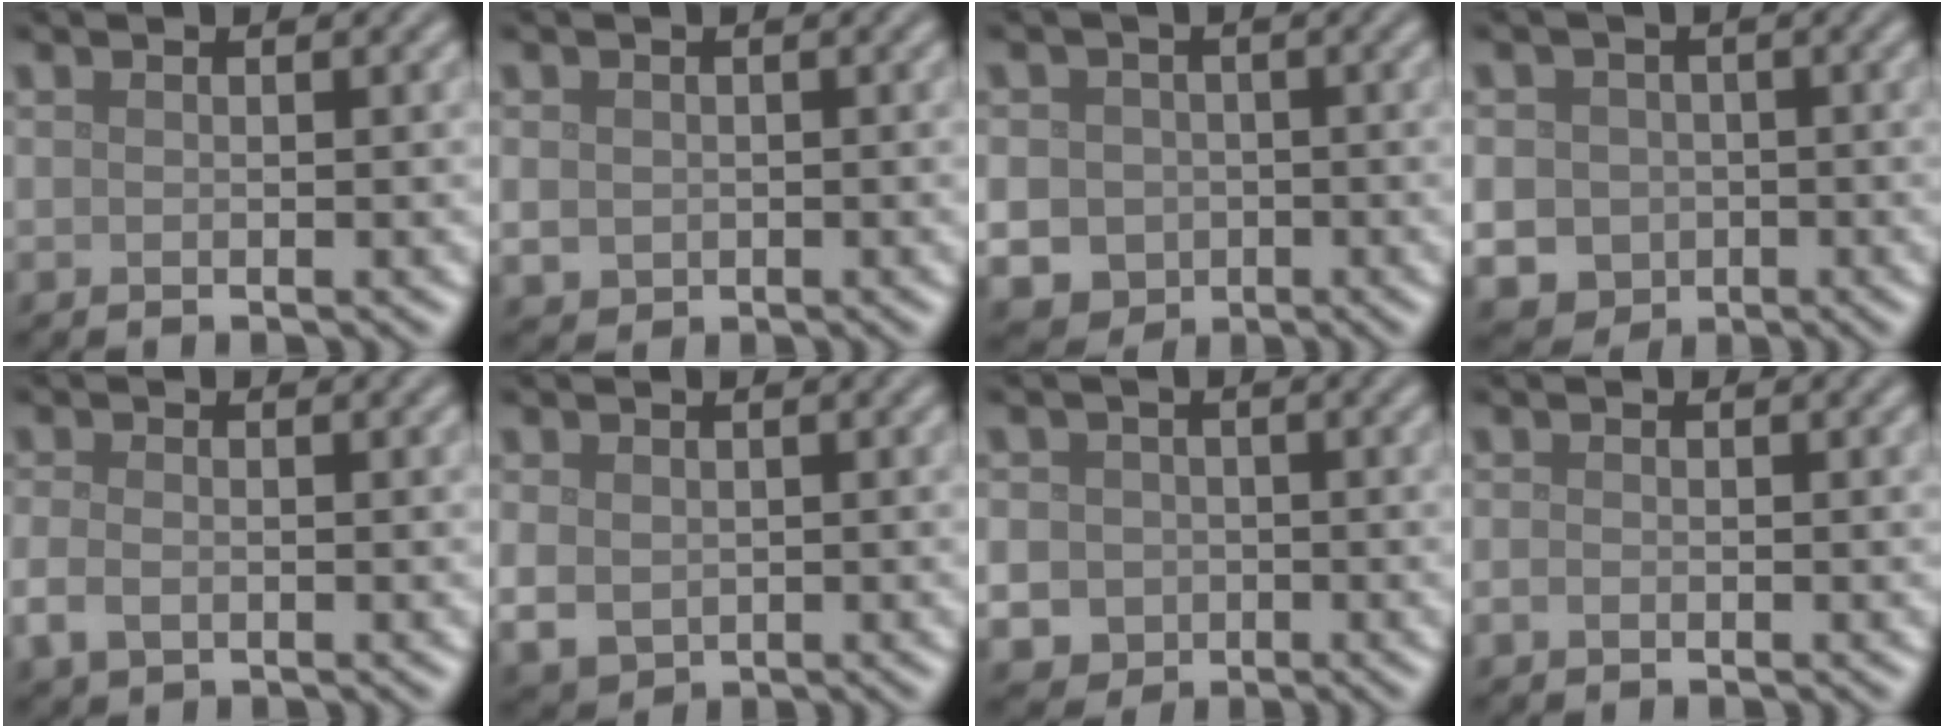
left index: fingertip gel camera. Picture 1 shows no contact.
{"total": 1.6, "force": [0.0, 1.5, 0.6], "torque": [-0.012, -0.005, 0.000]}
{"total": 8.5, "force": [-1.6, 8.0, 2.3], "torque": [-0.052, -0.006, -0.060]}
{"total": 7.9, "force": [-1.2, 7.5, 2.2], "torque": [-0.050, -0.004, -0.054]}
{"total": 2.3, "force": [-0.8, 1.6, 1.5], "torque": [-0.035, -0.006, -0.019]}
{"total": 2.5, "force": [0.0, 2.1, 1.4], "torque": [-0.031, -0.007, 0.004]}
{"total": 7.2, "force": [-1.3, 6.8, 1.9], "torque": [-0.038, -0.005, -0.052]}
{"total": 0.7, "force": [-0.4, 0.5, 0.4], "torque": [-0.007, -0.003, -0.008]}